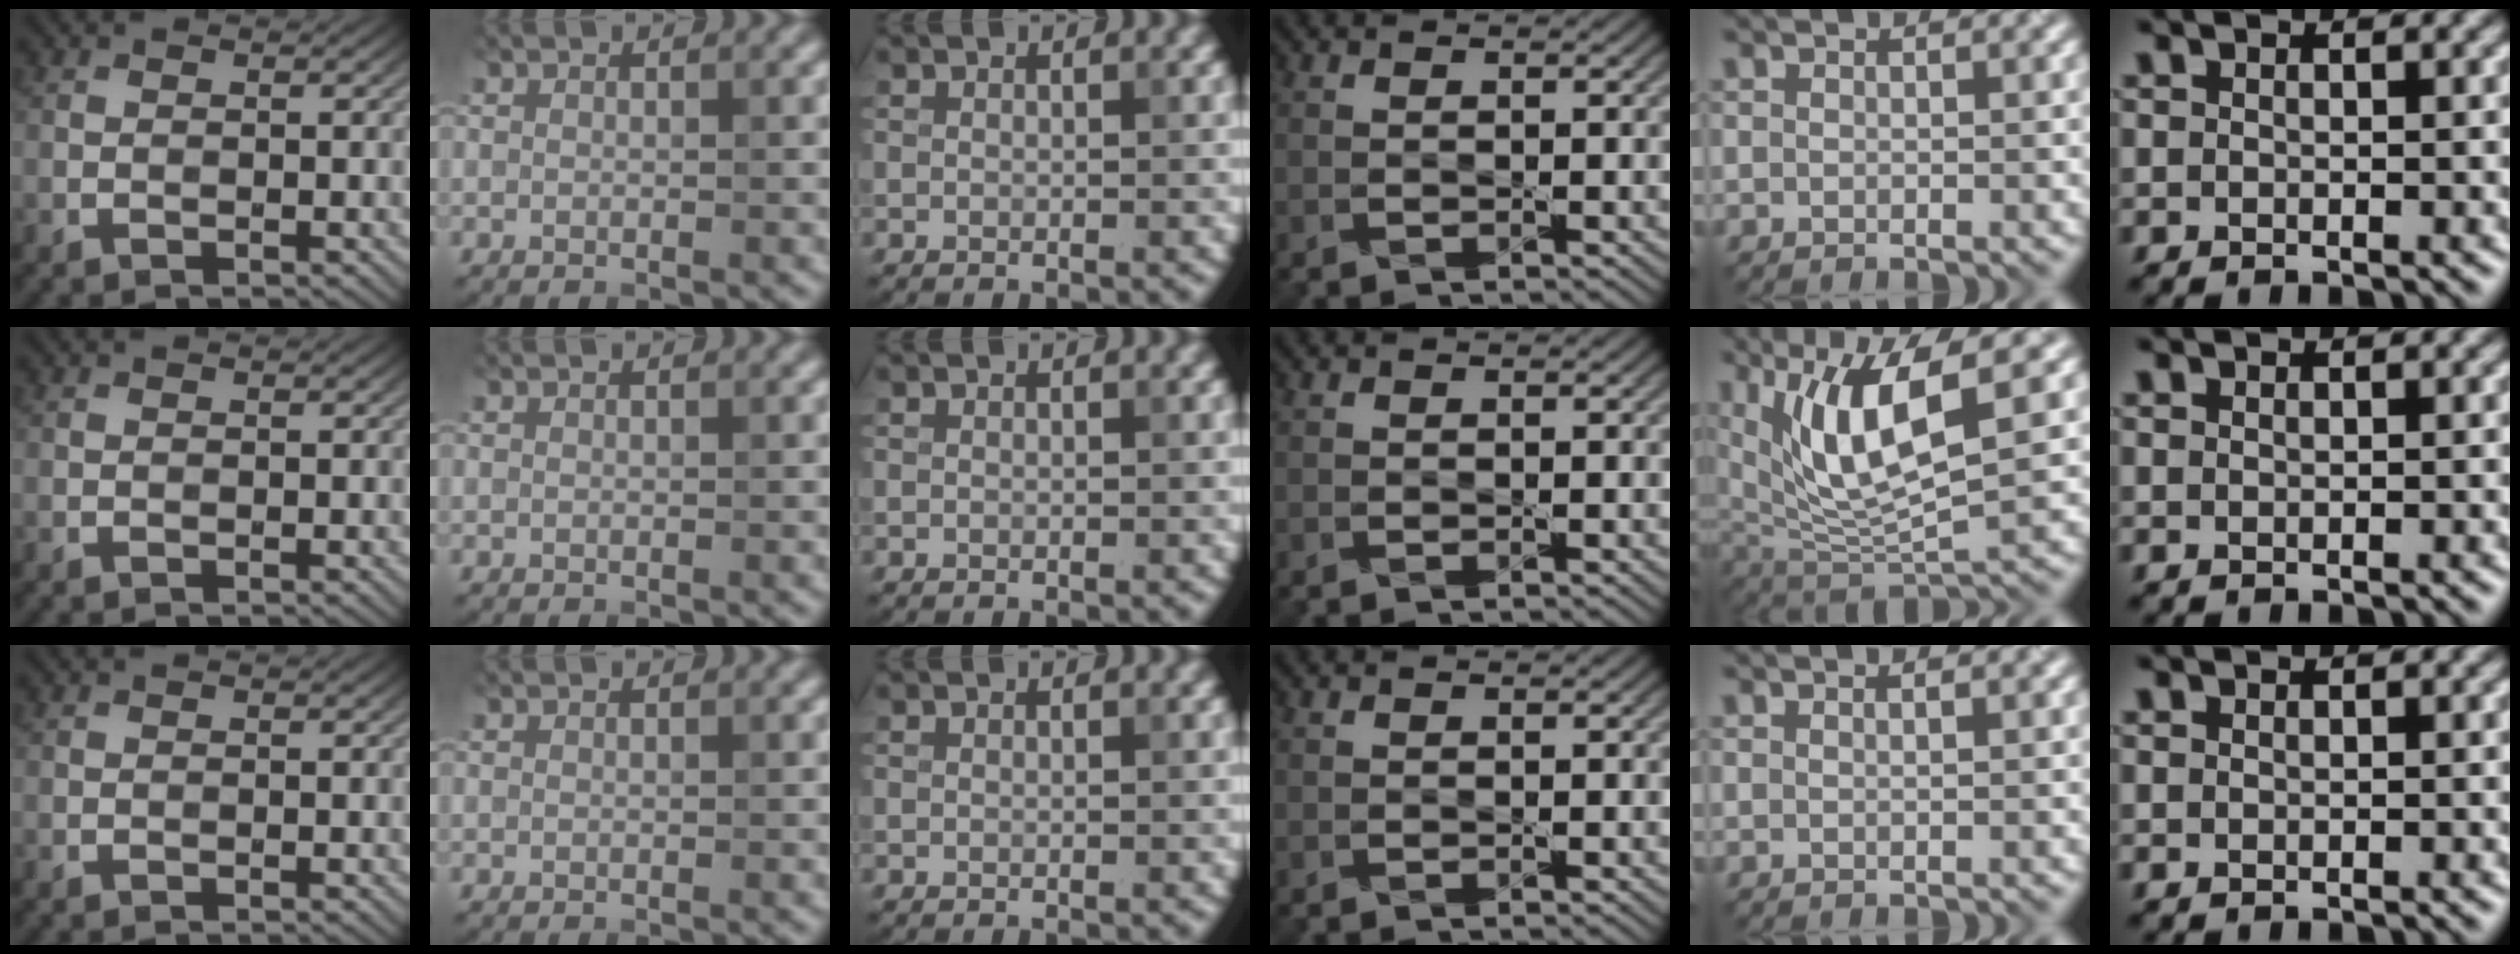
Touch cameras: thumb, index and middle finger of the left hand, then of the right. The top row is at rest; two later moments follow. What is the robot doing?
{"motion": "dispense", "object": "toothpaste"}